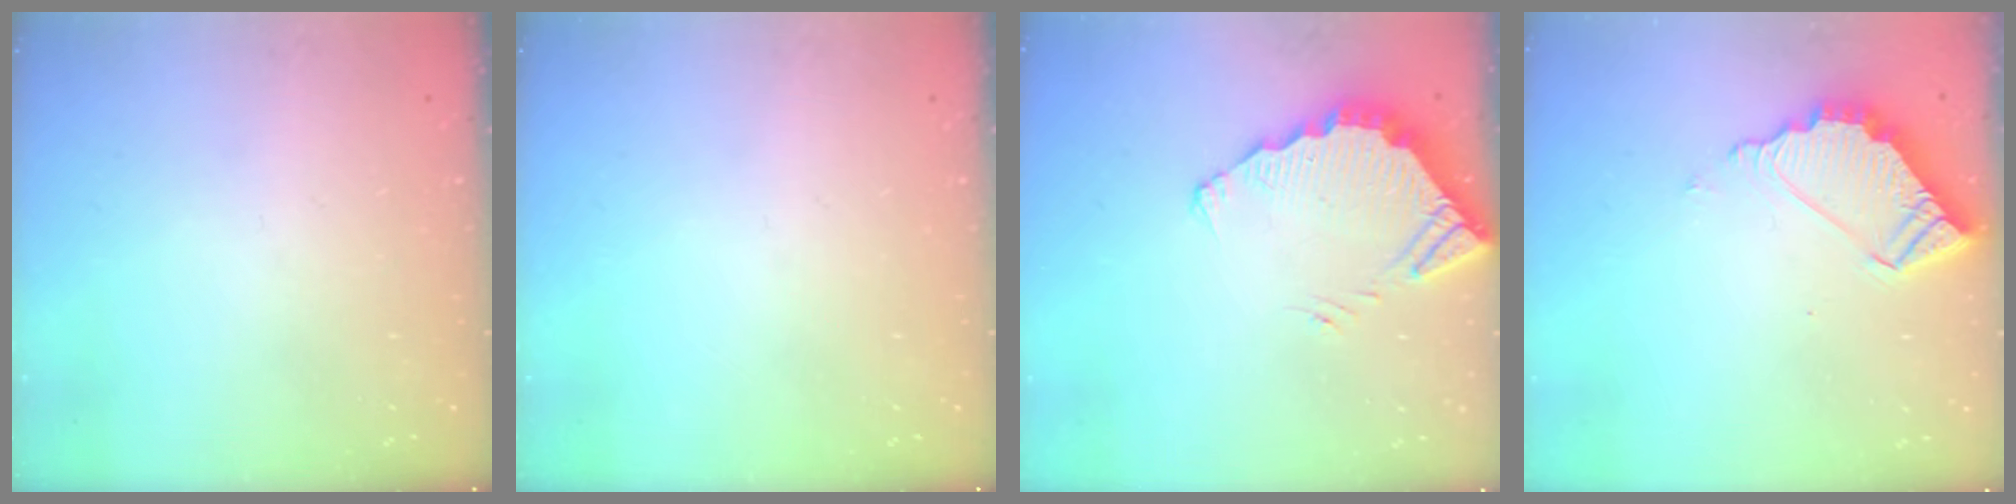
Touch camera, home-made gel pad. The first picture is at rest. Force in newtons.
{"total": 0.0}
{"total": 3.9, "press": 3.9, "slide": 0.3}
{"total": 7.7, "press": 7.7, "slide": 0.4}